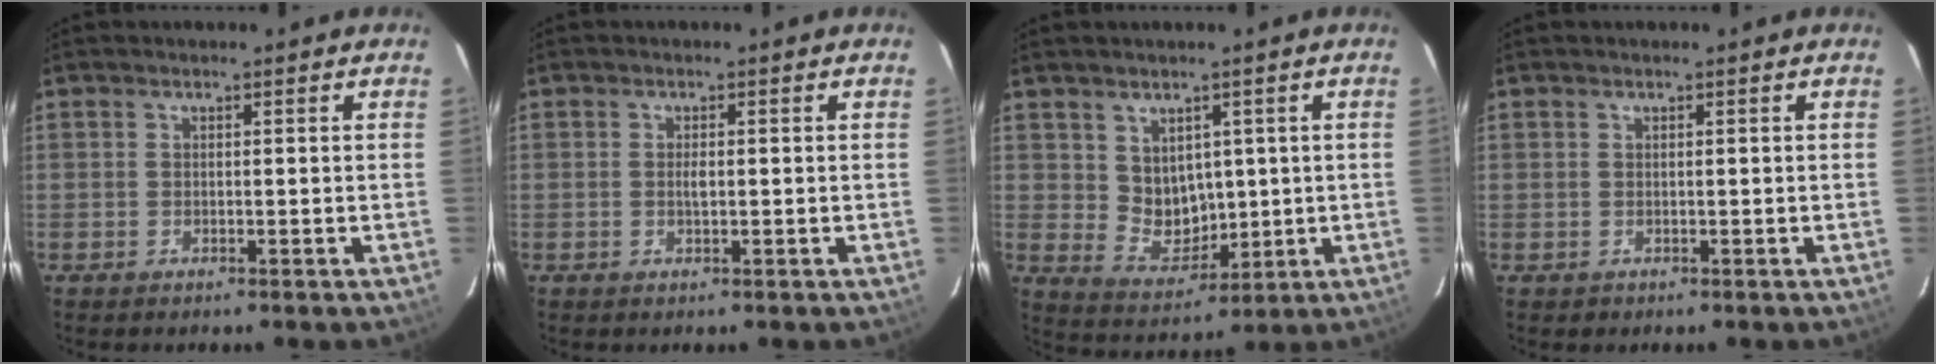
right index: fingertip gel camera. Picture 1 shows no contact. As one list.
[{"total": 1.4, "force": [0.0, 0.6, 1.2], "torque": [-0.023, 0.001, -0.001]}, {"total": 6.9, "force": [2.1, 5.7, 3.3], "torque": [-0.059, -0.003, 0.060]}, {"total": 1.0, "force": [0.0, 1.0, -0.1], "torque": [0.003, 0.003, 0.003]}]